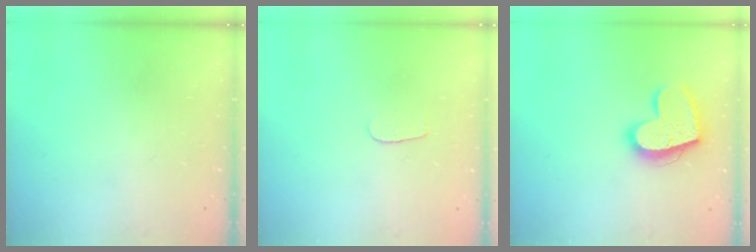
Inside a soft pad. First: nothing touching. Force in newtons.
{"total": 3.1, "press": 3.1, "slide": 0.2}
{"total": 17.9, "press": 17.9, "slide": 1.3}